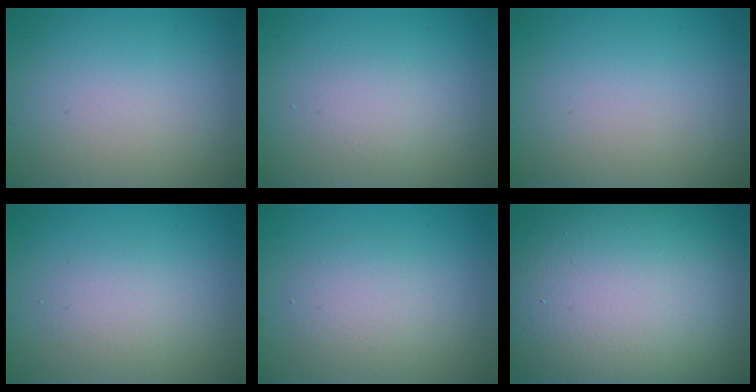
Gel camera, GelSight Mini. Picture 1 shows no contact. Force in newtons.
{"total": 1.3, "press": 1.3, "slide": 0.1}
{"total": 0.0}
{"total": 1.9, "press": 1.8, "slide": 0.2}
{"total": 2.7, "press": 2.6, "slide": 0.3}
{"total": 20.7, "press": 20.7, "slide": 0.9}